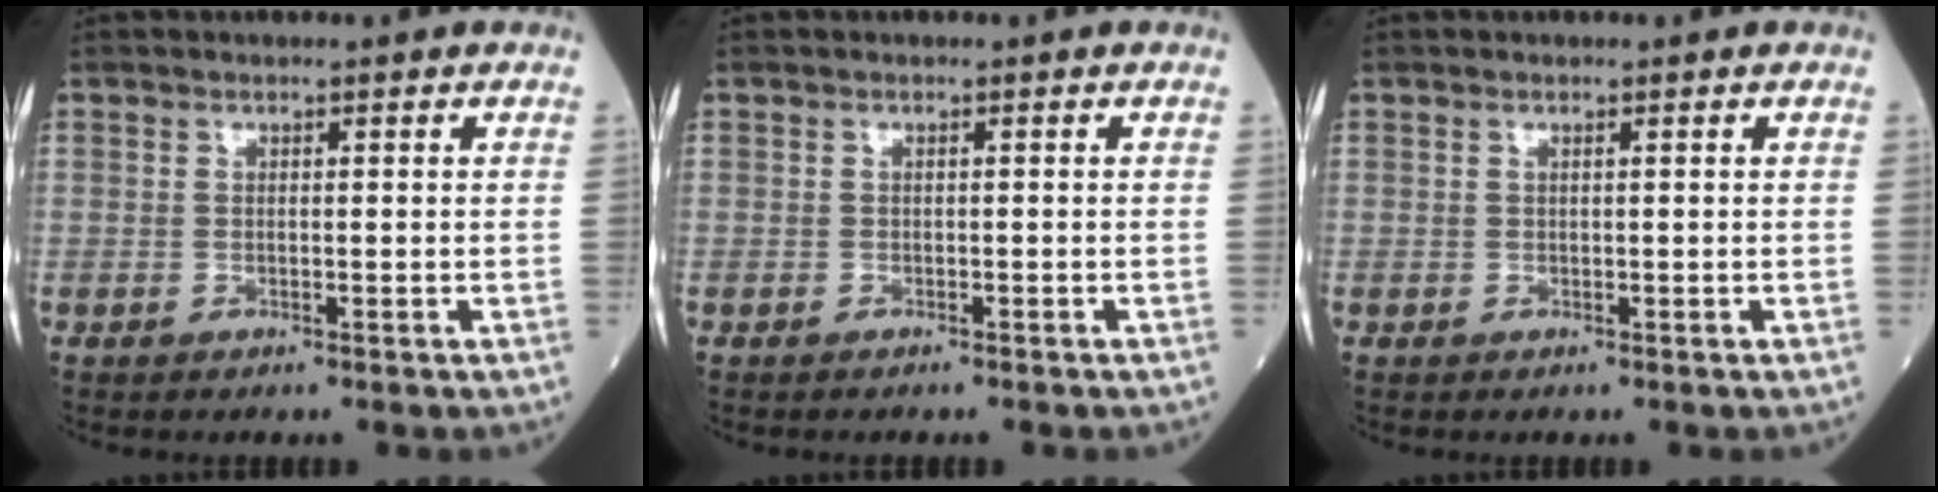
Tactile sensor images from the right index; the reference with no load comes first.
{"total": 0.7, "force": [-0.6, 0.1, 0.3], "torque": [-0.007, -0.001, -0.009]}
{"total": 0.0}